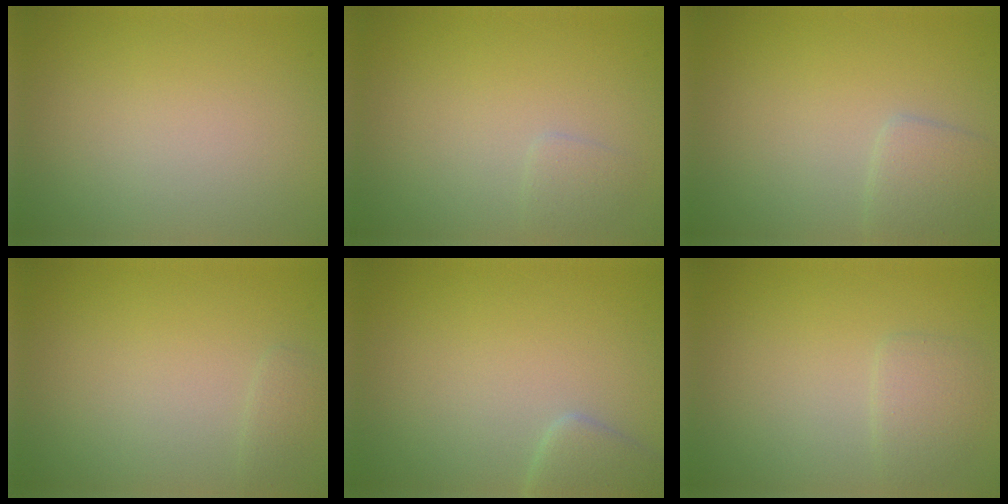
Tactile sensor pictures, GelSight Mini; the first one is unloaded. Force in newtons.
{"total": 1.0, "press": 1.0, "slide": 0.0}
{"total": 1.9, "press": 1.9, "slide": 0.1}
{"total": 0.9, "press": 0.9, "slide": 0.0}
{"total": 2.5, "press": 2.5, "slide": 0.2}
{"total": 1.7, "press": 1.7, "slide": 0.1}